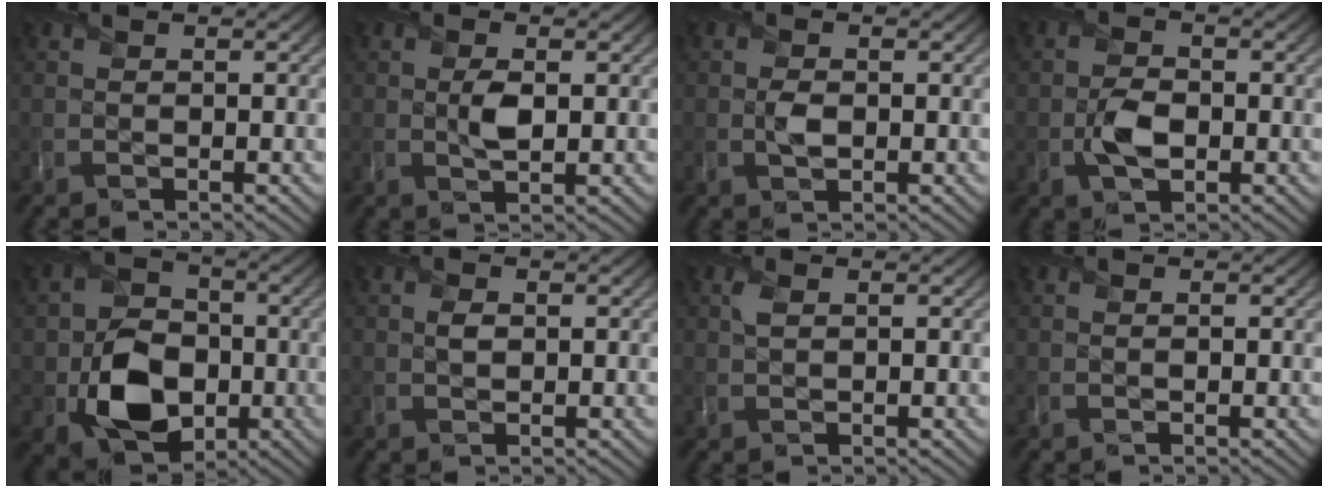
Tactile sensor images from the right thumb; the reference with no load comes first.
{"total": 2.8, "force": [0.2, 1.5, 2.3], "torque": [-0.048, -0.003, 0.004]}
{"total": 1.8, "force": [-0.1, 1.3, 1.3], "torque": [-0.028, -0.001, -0.002]}
{"total": 4.0, "force": [-1.0, 2.7, 2.7], "torque": [-0.060, -0.002, -0.022]}
{"total": 9.9, "force": [-2.6, 7.7, 5.7], "torque": [-0.115, -0.016, -0.051]}
{"total": 1.1, "force": [0.3, 0.8, 0.7], "torque": [-0.014, 0.002, 0.005]}
{"total": 1.2, "force": [0.5, 0.6, 0.9], "torque": [-0.026, 0.001, 0.011]}
{"total": 0.0}